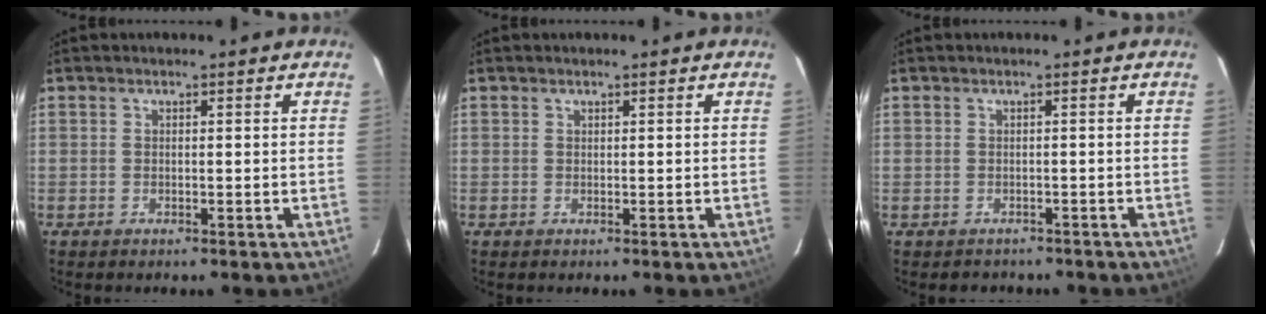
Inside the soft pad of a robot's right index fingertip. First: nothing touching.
{"total": 0.0}
{"total": 2.4, "force": [-1.5, 1.9, 0.1], "torque": [0.003, 0.013, -0.013]}